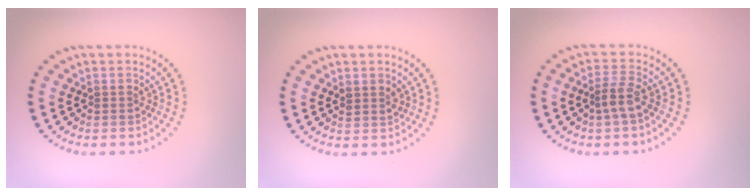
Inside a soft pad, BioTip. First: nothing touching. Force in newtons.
{"total": 1.2, "press": 1.1, "slide": 0.6}
{"total": 2.1, "press": 1.7, "slide": 1.3}